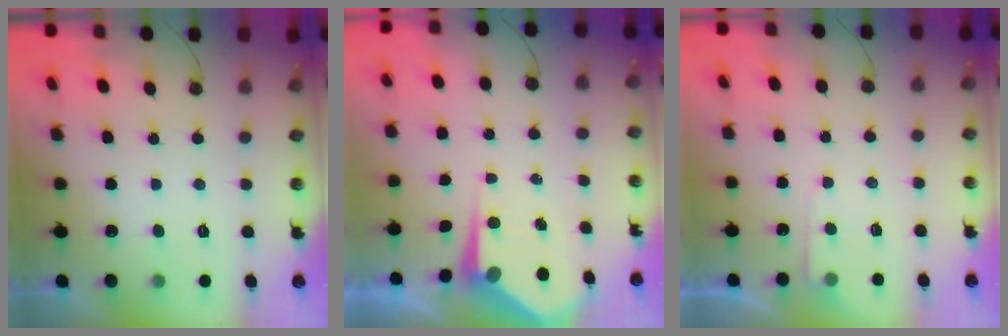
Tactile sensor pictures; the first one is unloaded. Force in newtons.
{"total": 6.0, "press": 5.9, "slide": 0.7}
{"total": 5.1, "press": 5.1, "slide": 0.7}